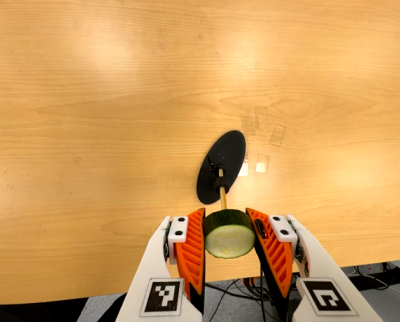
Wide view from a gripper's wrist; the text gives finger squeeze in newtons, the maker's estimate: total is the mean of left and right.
{"total": 10.5, "left": 9.5, "right": 11.5}